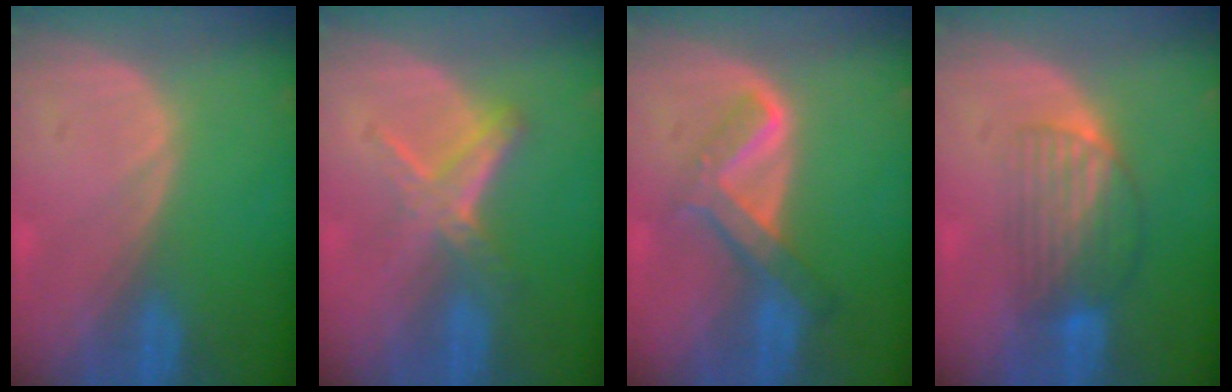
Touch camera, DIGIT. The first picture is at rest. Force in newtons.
{"total": 5.2, "press": 5.2, "slide": 0.7}
{"total": 6.8, "press": 5.7, "slide": 3.7}
{"total": 6.6, "press": 5.8, "slide": 3.3}